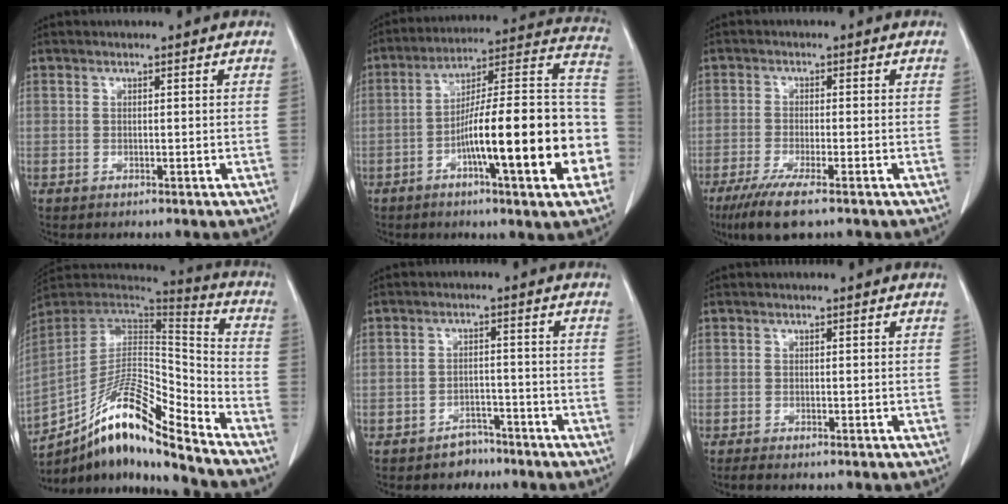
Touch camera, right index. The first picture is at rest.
{"total": 22.8, "force": [-6.5, 2.6, 21.7], "torque": [-0.252, 0.021, -0.095]}
{"total": 6.9, "force": [-4.5, 0.8, 5.2], "torque": [-0.098, -0.019, -0.075]}
{"total": 18.1, "force": [-13.6, 1.8, 11.7], "torque": [-0.225, 0.012, -0.245]}
{"total": 3.7, "force": [-3.0, 2.1, 0.5], "torque": [-0.009, 0.011, -0.038]}
{"total": 0.8, "force": [-0.6, -0.1, 0.5], "torque": [-0.012, -0.001, -0.011]}